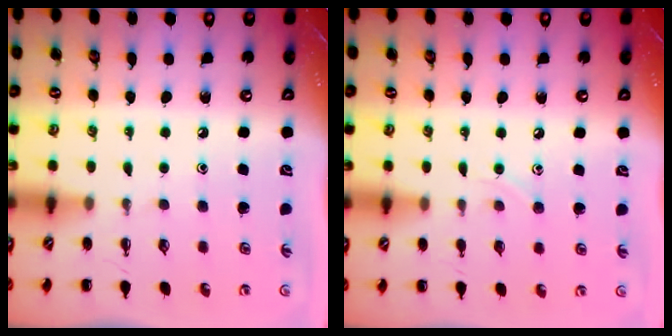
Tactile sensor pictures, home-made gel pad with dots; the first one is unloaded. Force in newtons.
{"total": 3.1, "press": 3.0, "slide": 1.0}